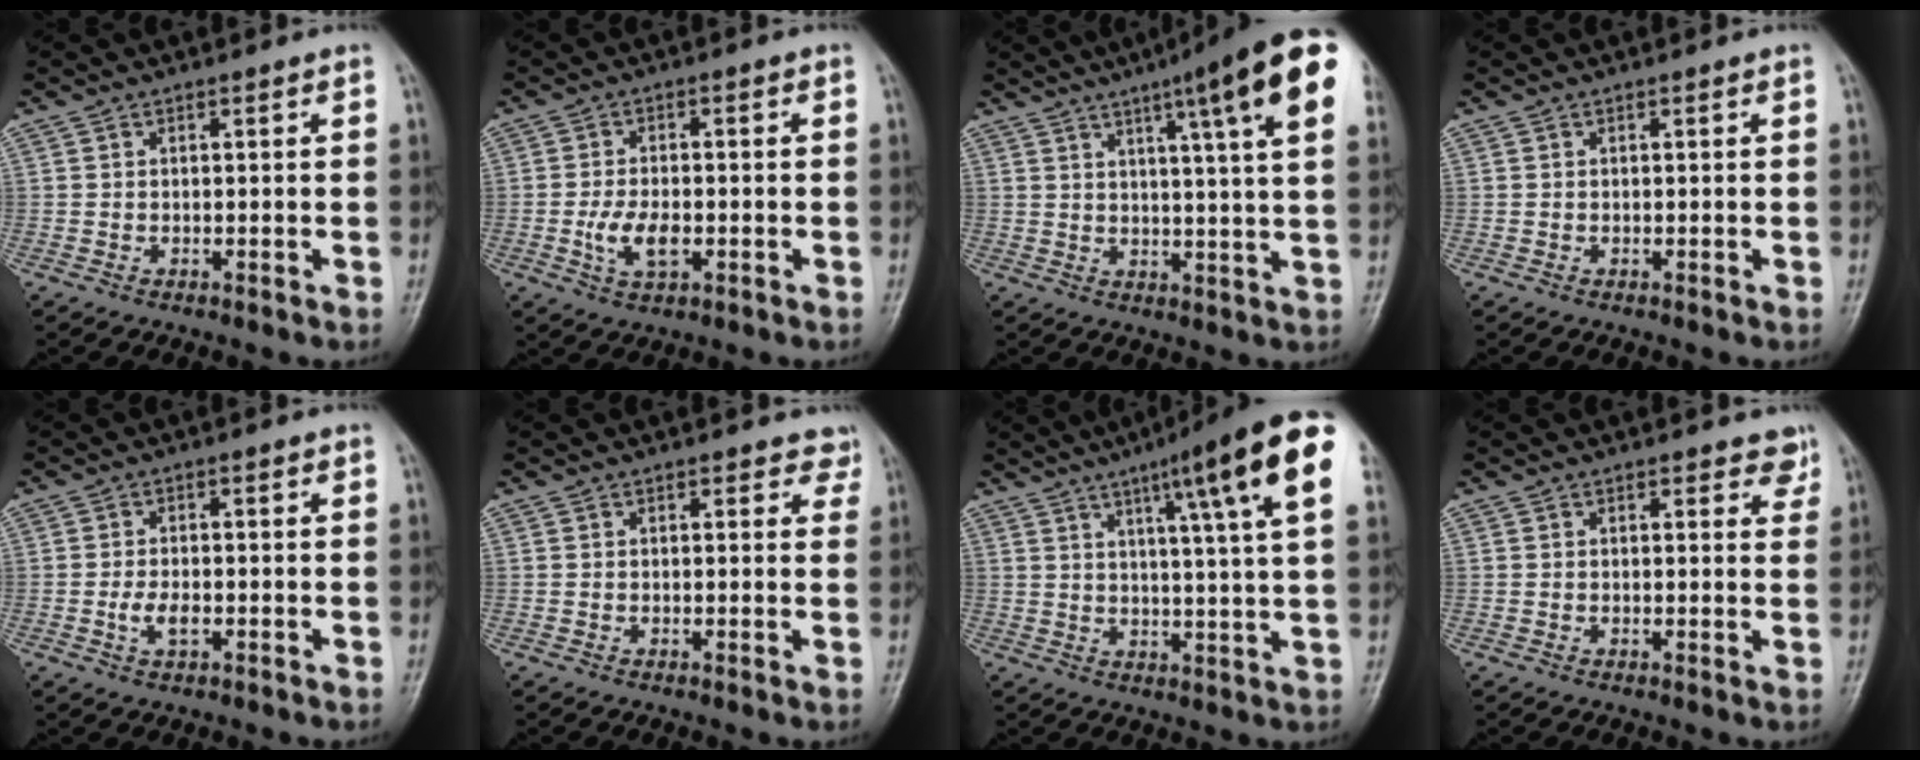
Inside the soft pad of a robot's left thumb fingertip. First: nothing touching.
{"total": 5.8, "force": [-1.6, 3.1, 4.6], "torque": [-0.090, 0.004, -0.028]}
{"total": 18.4, "force": [9.1, 2.0, 15.9], "torque": [-0.211, -0.015, 0.109]}
{"total": 0.0}
{"total": 3.3, "force": [-1.1, 1.8, 2.6], "torque": [-0.051, 0.004, -0.021]}
{"total": 2.8, "force": [2.1, 1.7, 0.7], "torque": [0.025, -0.008, 0.011]}
{"total": 17.7, "force": [8.3, 1.4, 15.5], "torque": [-0.210, -0.018, 0.102]}
{"total": 3.0, "force": [2.2, 1.6, 1.3], "torque": [0.015, -0.011, 0.021]}